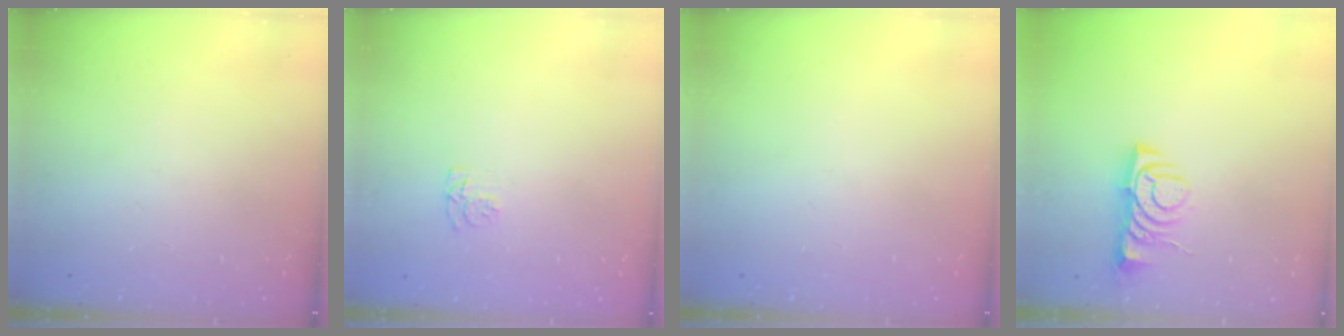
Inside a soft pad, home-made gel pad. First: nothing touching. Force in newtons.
{"total": 4.9, "press": 4.9, "slide": 0.6}
{"total": 0.0}
{"total": 5.5, "press": 5.4, "slide": 0.7}